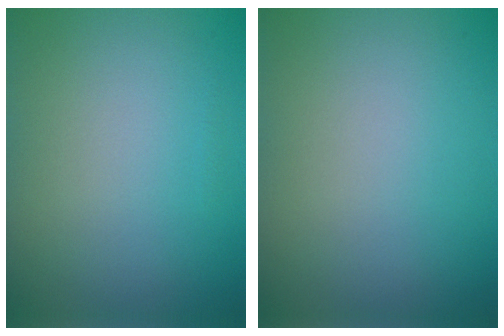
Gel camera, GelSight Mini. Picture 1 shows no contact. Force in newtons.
{"total": 0.0}